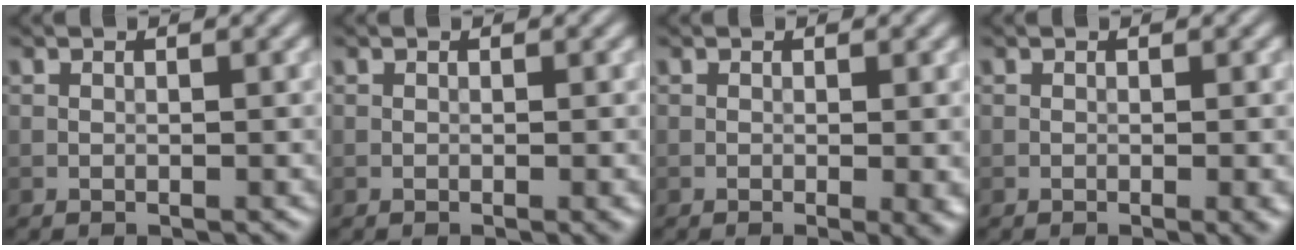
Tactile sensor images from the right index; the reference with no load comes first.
{"total": 0.7, "force": [-0.2, 0.1, 0.7], "torque": [-0.008, -0.001, -0.003]}
{"total": 2.2, "force": [-0.4, 0.4, 2.1], "torque": [-0.026, -0.006, -0.006]}
{"total": 1.1, "force": [-0.3, 0.1, 1.1], "torque": [-0.014, -0.004, -0.004]}